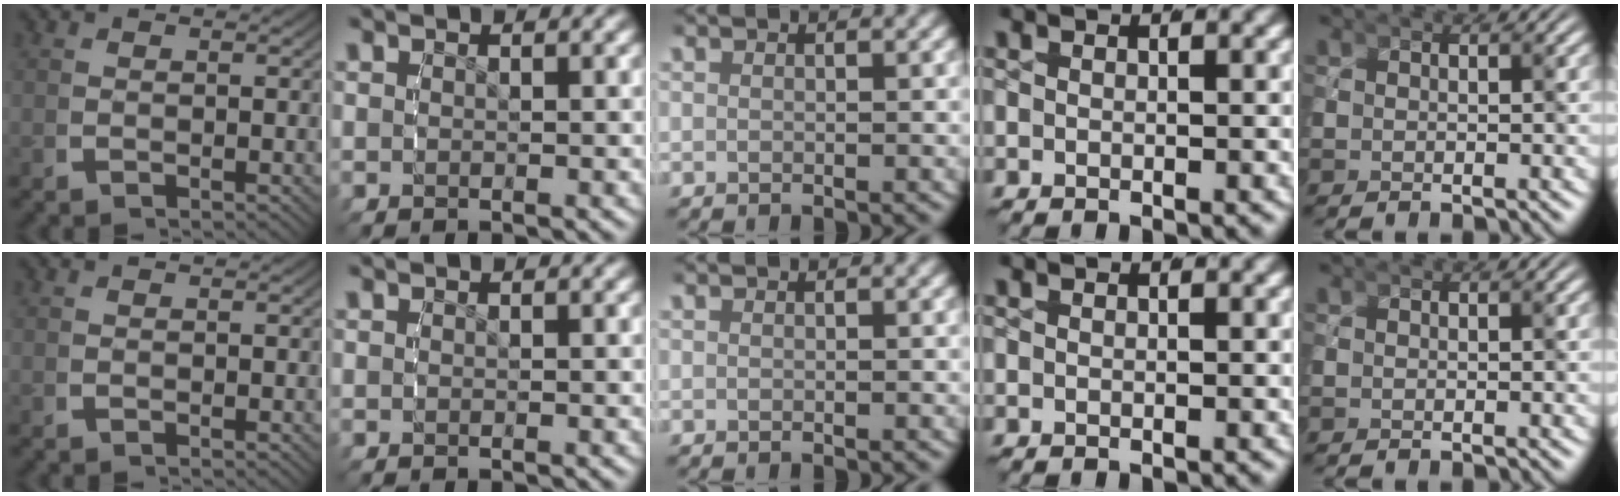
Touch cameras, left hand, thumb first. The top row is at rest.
{}